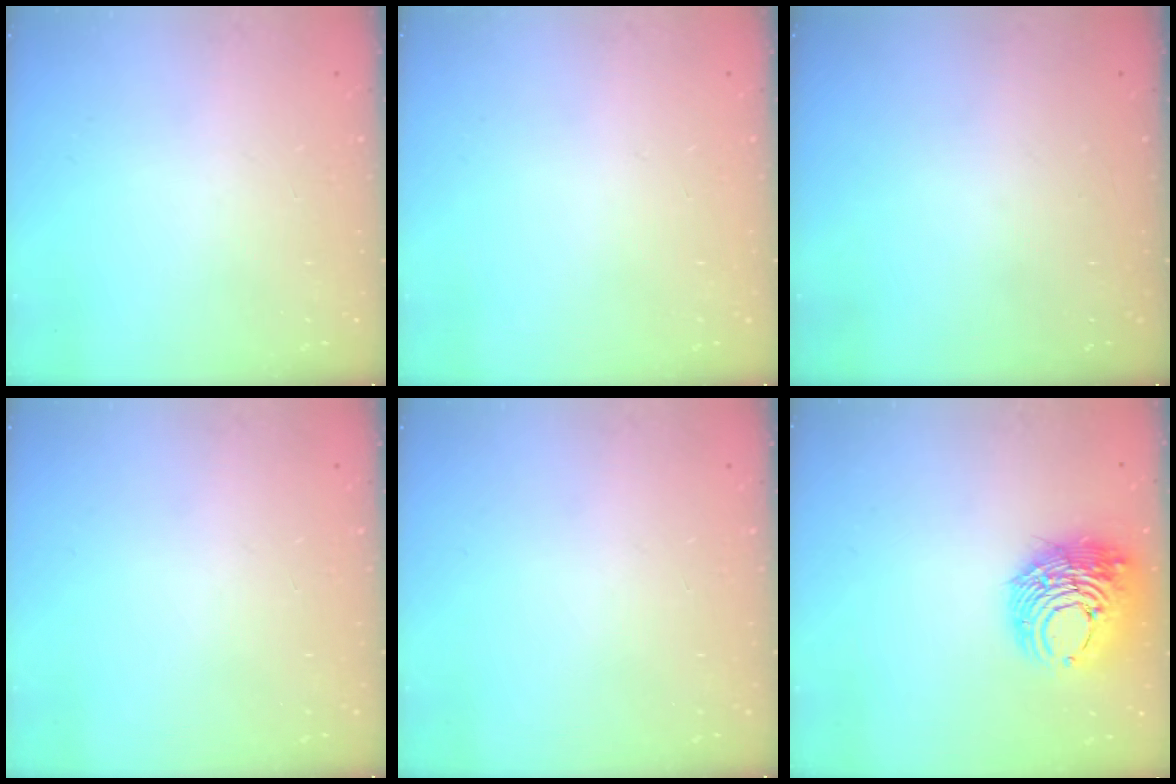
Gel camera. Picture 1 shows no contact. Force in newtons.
{"total": 0.0}
{"total": 0.0}
{"total": 0.0}
{"total": 0.0}
{"total": 13.3, "press": 13.2, "slide": 1.4}